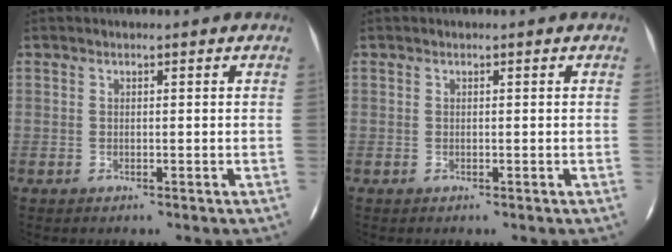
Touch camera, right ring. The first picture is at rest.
{"total": 0.0}